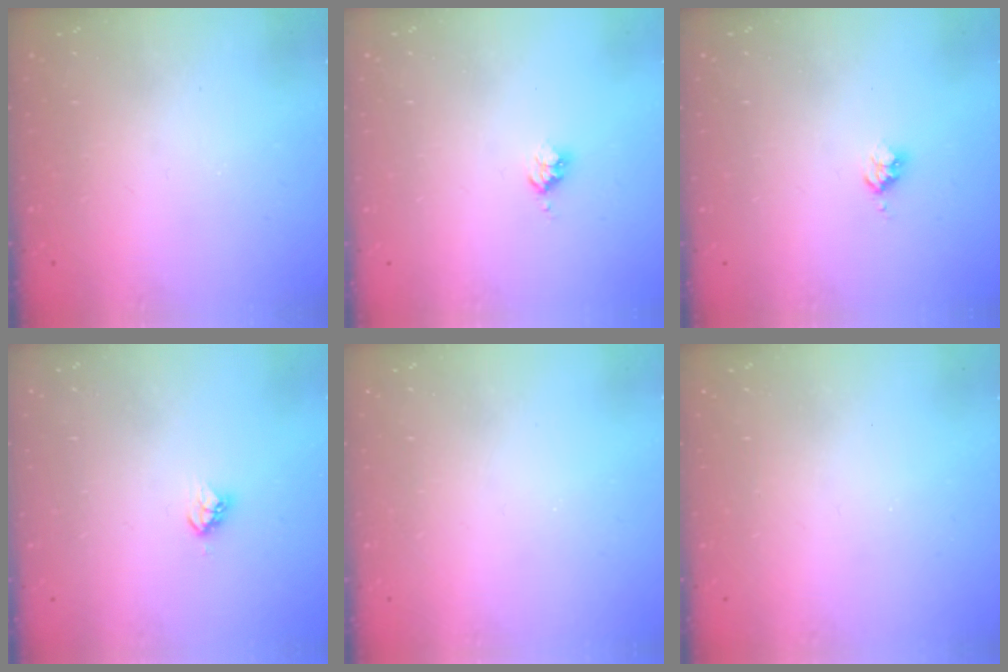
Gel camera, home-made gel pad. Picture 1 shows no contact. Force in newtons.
{"total": 2.5, "press": 2.5, "slide": 0.3}
{"total": 2.5, "press": 2.5, "slide": 0.3}
{"total": 4.6, "press": 4.6, "slide": 0.3}
{"total": 0.0}
{"total": 0.0}